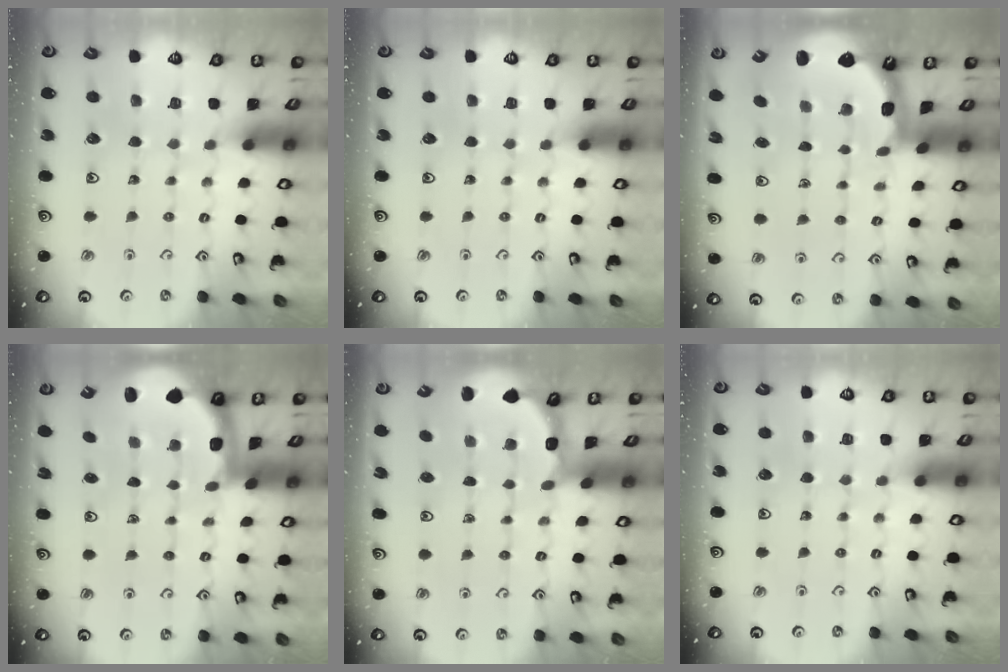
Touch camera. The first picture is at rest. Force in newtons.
{"total": 0.0}
{"total": 2.7, "press": 1.5, "slide": 2.3}
{"total": 1.7, "press": 1.7, "slide": 0.3}
{"total": 1.9, "press": 1.9, "slide": 0.3}
{"total": 0.0}